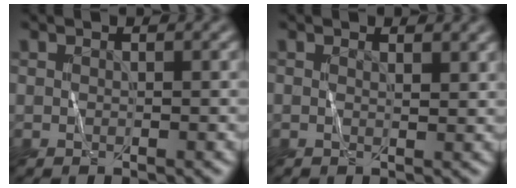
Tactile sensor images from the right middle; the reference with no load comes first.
{"total": 1.0, "force": [0.6, 0.3, 0.7], "torque": [-0.011, -0.001, 0.012]}